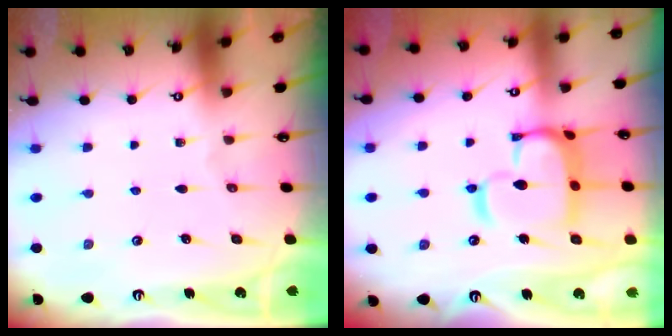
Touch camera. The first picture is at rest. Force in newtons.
{"total": 11.8, "press": 11.7, "slide": 1.4}